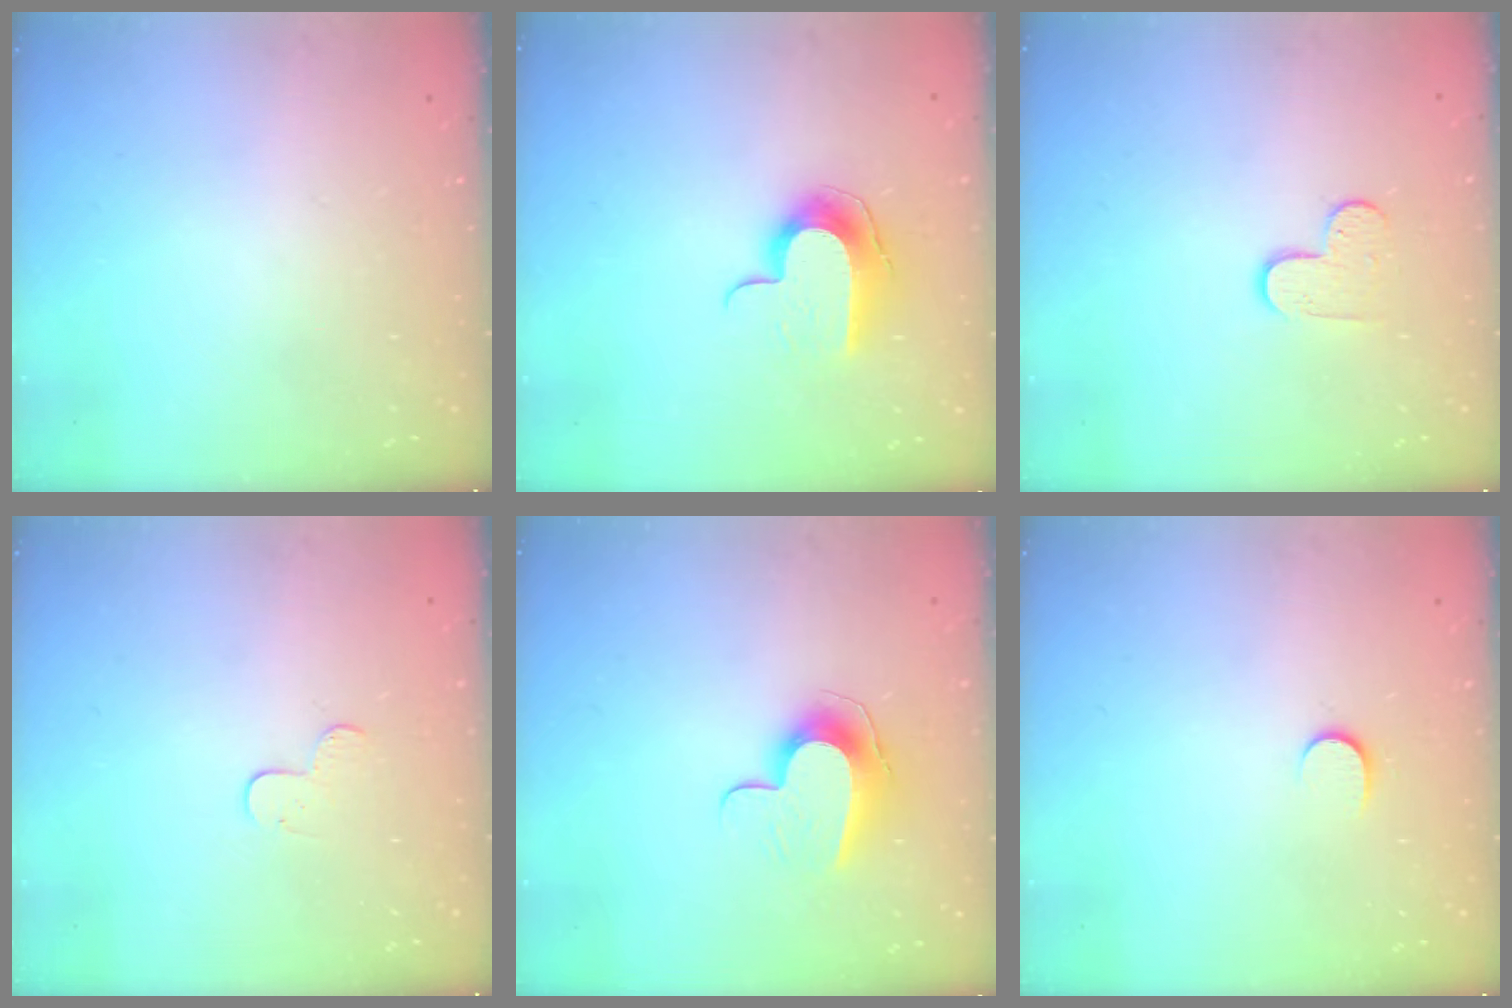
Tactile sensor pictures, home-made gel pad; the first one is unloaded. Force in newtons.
{"total": 9.8, "press": 9.8, "slide": 0.6}
{"total": 7.1, "press": 7.1, "slide": 0.6}
{"total": 4.5, "press": 4.5, "slide": 0.2}
{"total": 10.4, "press": 10.4, "slide": 0.5}
{"total": 4.4, "press": 4.4, "slide": 0.5}